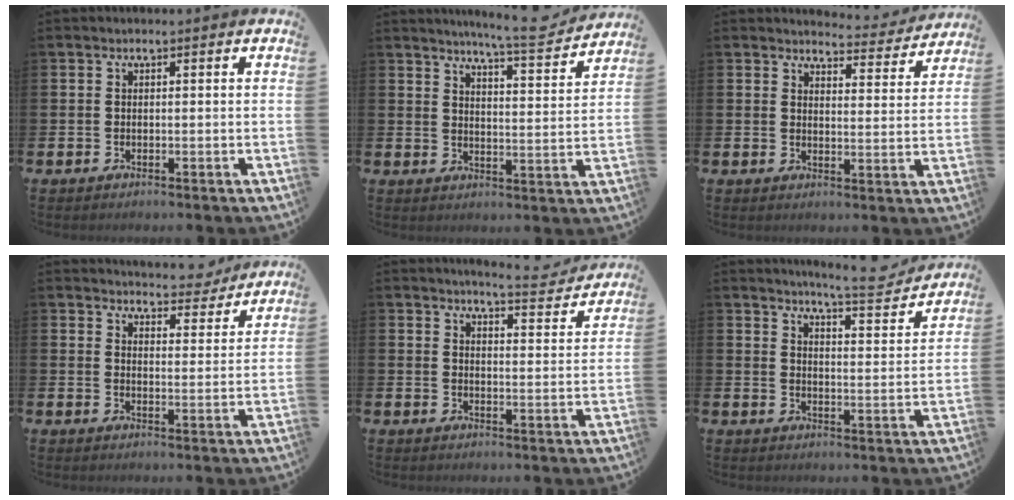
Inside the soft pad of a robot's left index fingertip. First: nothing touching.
{"total": 7.1, "force": [6.7, -0.1, 2.4], "torque": [-0.047, -0.044, 0.114]}
{"total": 4.0, "force": [4.0, 0.8, 0.2], "torque": [-0.009, -0.031, 0.065]}
{"total": 5.0, "force": [4.9, 0.9, 0.1], "torque": [-0.009, -0.036, 0.084]}
{"total": 5.5, "force": [5.3, 0.3, 1.3], "torque": [-0.023, -0.036, 0.088]}
{"total": 6.6, "force": [6.3, 0.3, 1.9], "torque": [-0.040, -0.046, 0.106]}